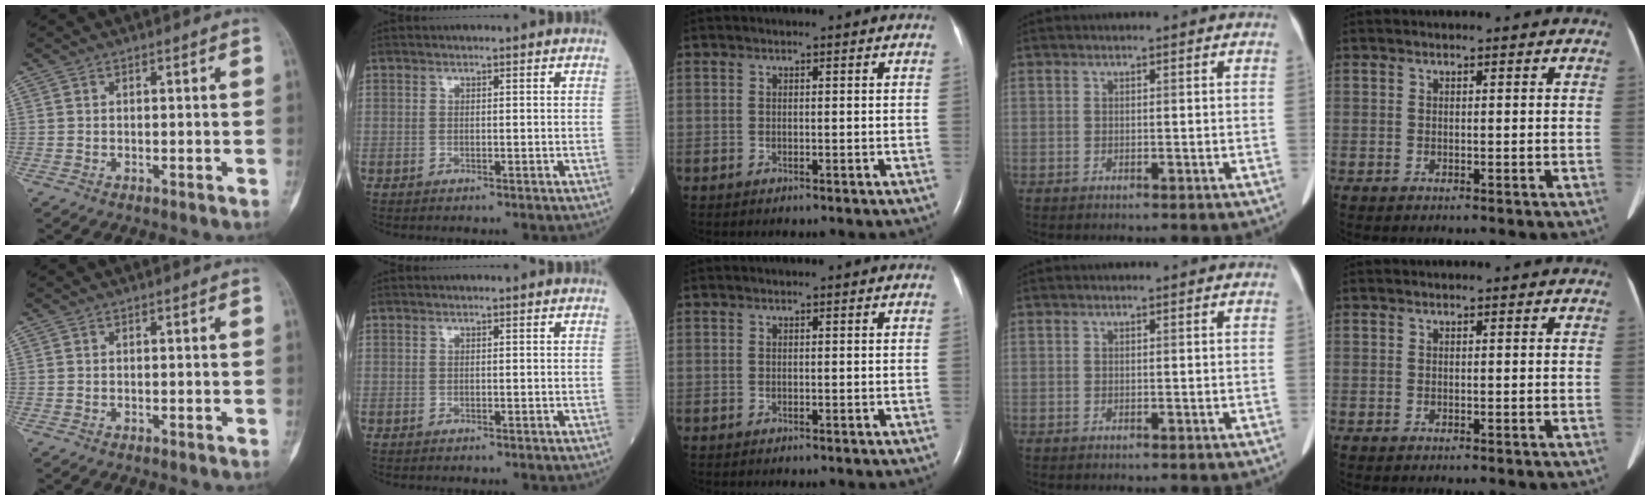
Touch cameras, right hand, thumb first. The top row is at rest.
{}